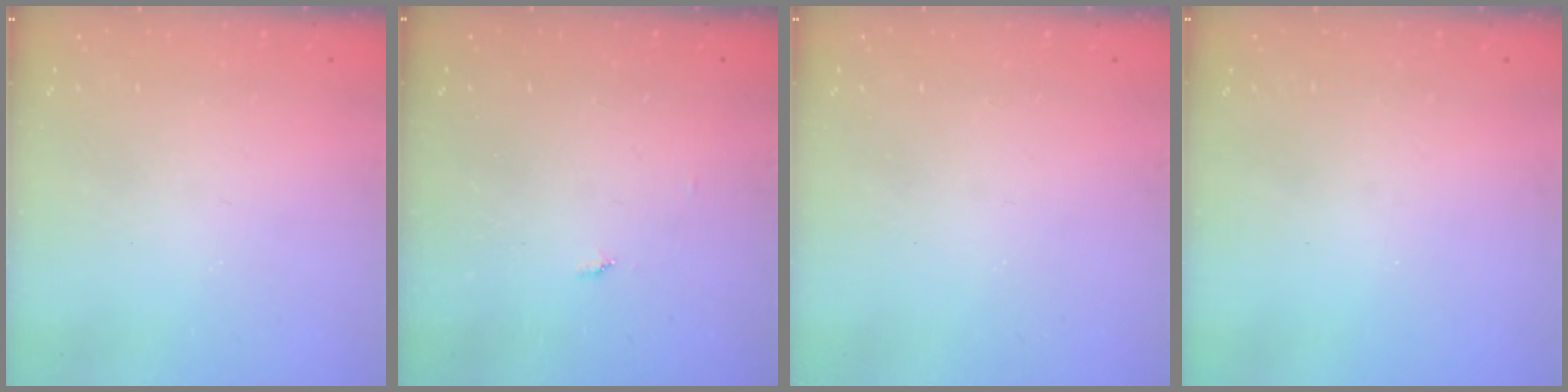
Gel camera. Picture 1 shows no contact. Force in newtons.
{"total": 4.5, "press": 4.5, "slide": 0.6}
{"total": 0.0}
{"total": 0.0}